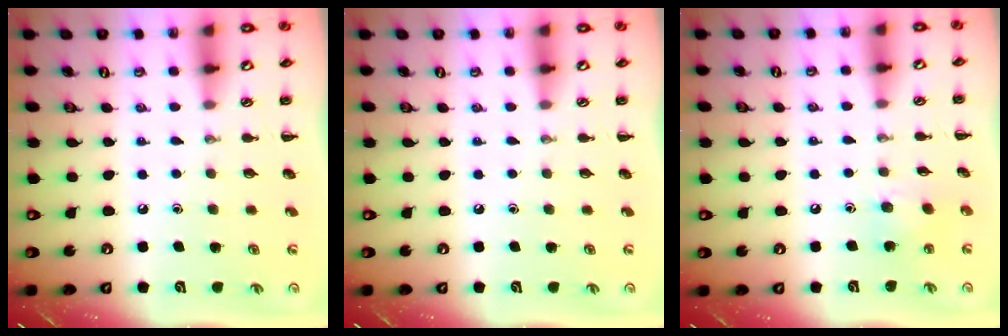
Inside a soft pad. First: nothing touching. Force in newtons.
{"total": 0.0}
{"total": 7.1, "press": 6.9, "slide": 1.3}